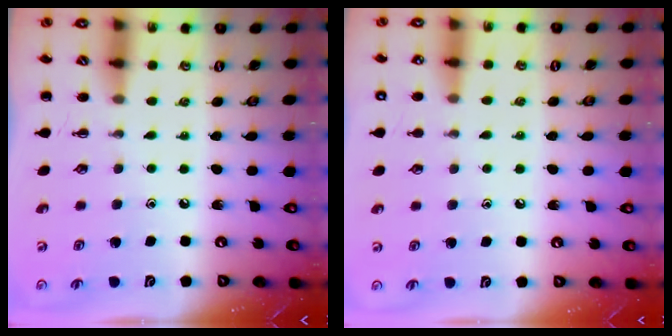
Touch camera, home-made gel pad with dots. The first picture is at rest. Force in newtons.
{"total": 6.9, "press": 6.5, "slide": 2.3}